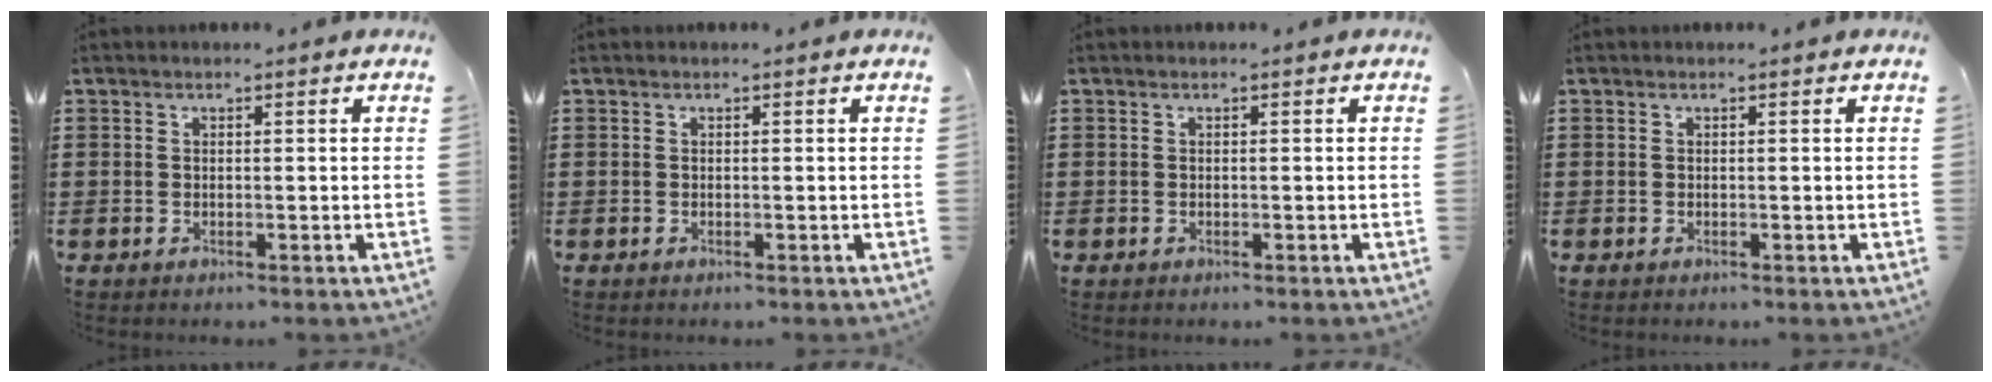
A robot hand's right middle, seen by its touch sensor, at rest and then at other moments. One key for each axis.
{"total": 0.0}
{"total": 0.0}
{"total": 0.0}